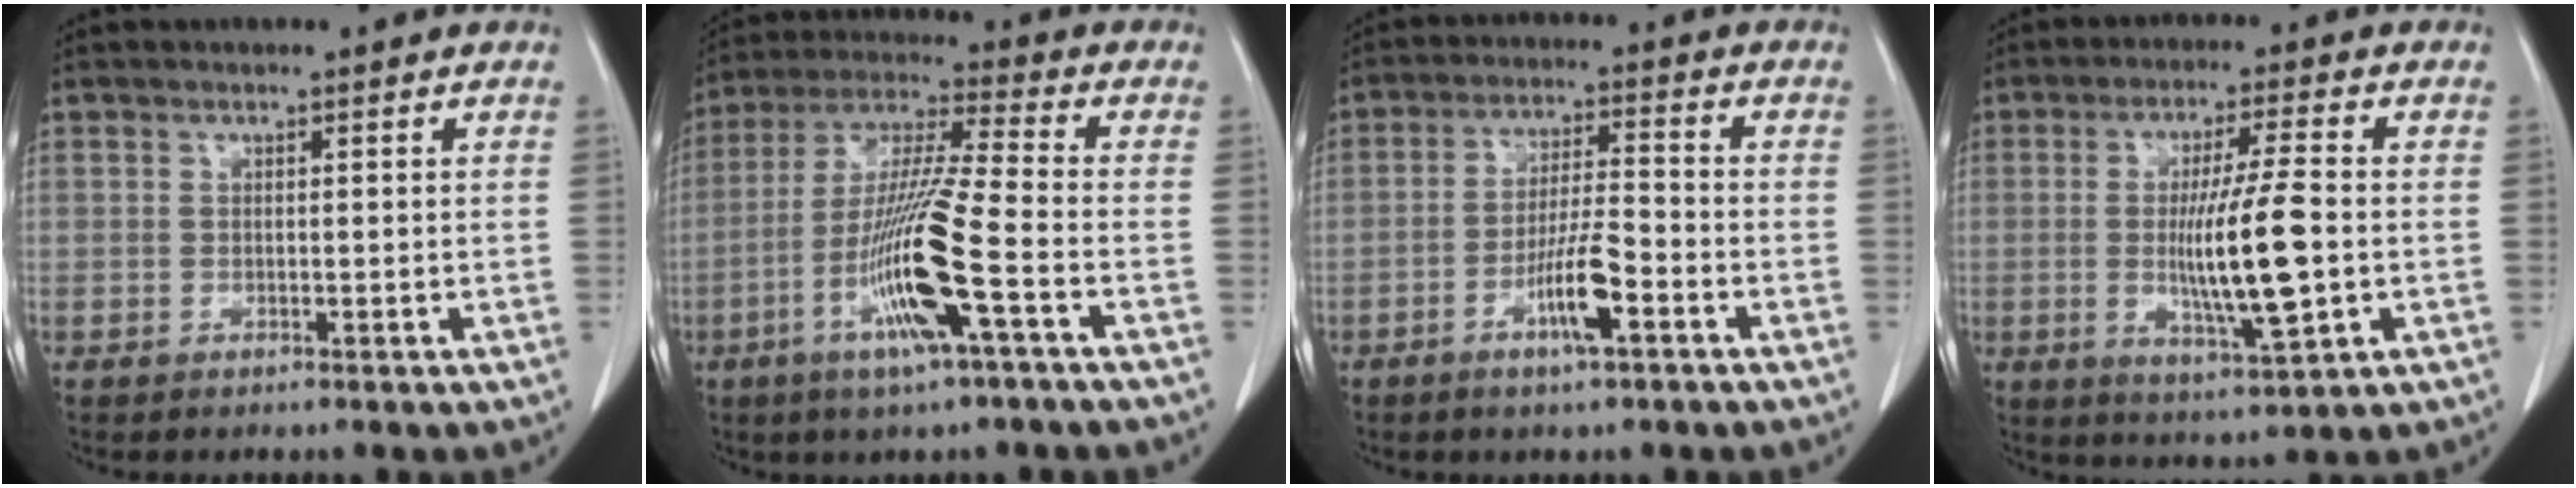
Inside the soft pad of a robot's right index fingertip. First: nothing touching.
{"total": 14.2, "force": [-5.2, -0.2, 13.2], "torque": [-0.268, -0.012, -0.103]}
{"total": 7.4, "force": [-3.5, 0.7, 6.5], "torque": [-0.123, 0.000, -0.063]}
{"total": 11.5, "force": [-1.2, 0.7, 11.4], "torque": [-0.205, -0.016, -0.019]}